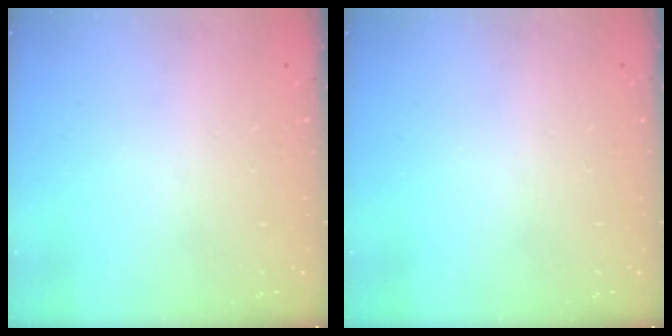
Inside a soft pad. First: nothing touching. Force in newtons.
{"total": 0.0}